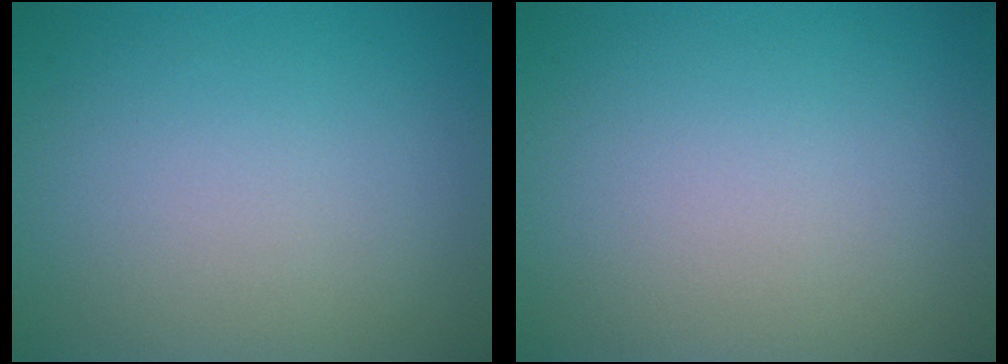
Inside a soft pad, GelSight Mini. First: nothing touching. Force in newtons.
{"total": 0.0}